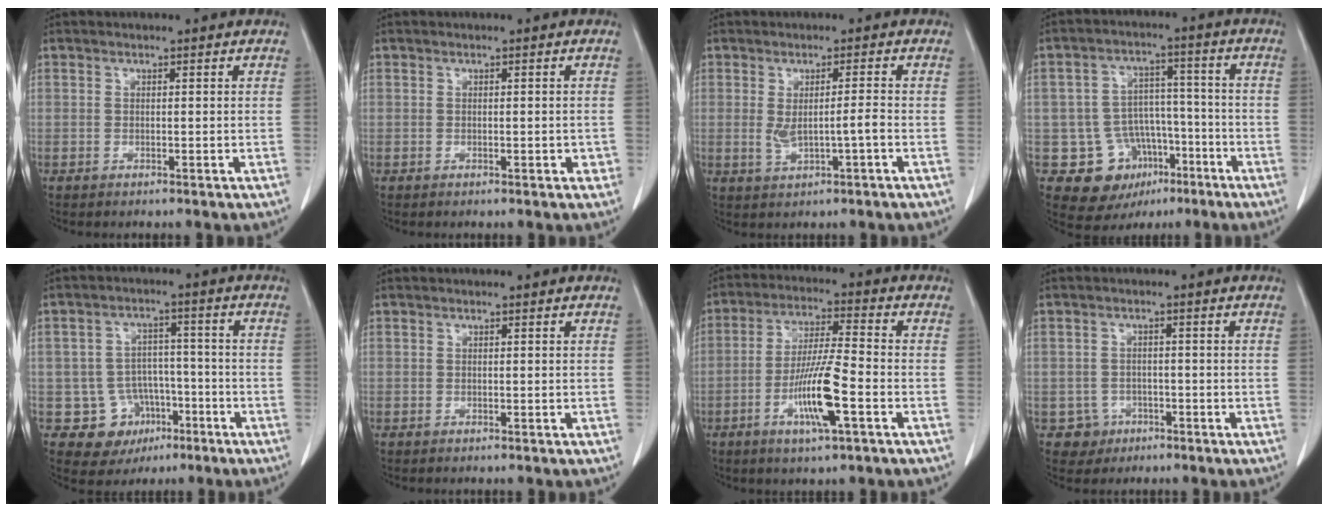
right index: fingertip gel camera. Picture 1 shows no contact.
{"total": 1.1, "force": [-0.2, 0.5, 1.0], "torque": [-0.010, 0.003, 0.000]}
{"total": 3.7, "force": [-0.4, 0.3, 3.6], "torque": [-0.065, 0.004, 0.002]}
{"total": 11.0, "force": [-4.7, 9.2, 3.7], "torque": [-0.054, 0.036, -0.057]}
{"total": 8.2, "force": [-3.2, 7.5, 1.4], "torque": [-0.013, 0.018, -0.037]}
{"total": 0.0}
{"total": 11.6, "force": [-4.6, 0.8, 10.7], "torque": [-0.205, -0.005, -0.086]}
{"total": 3.4, "force": [-1.5, 3.0, -0.2], "torque": [0.011, 0.015, -0.021]}